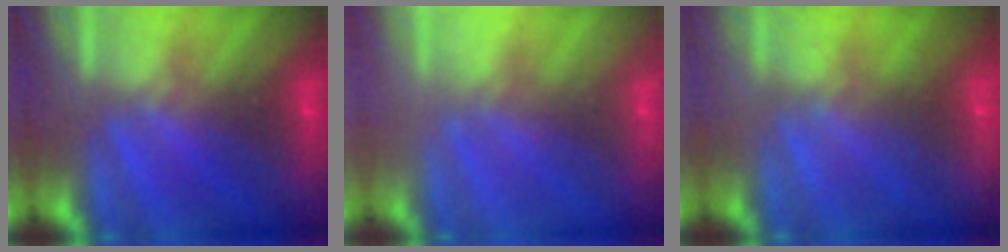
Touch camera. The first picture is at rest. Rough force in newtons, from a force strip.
{"total": 2.1}
{"total": 2.0}